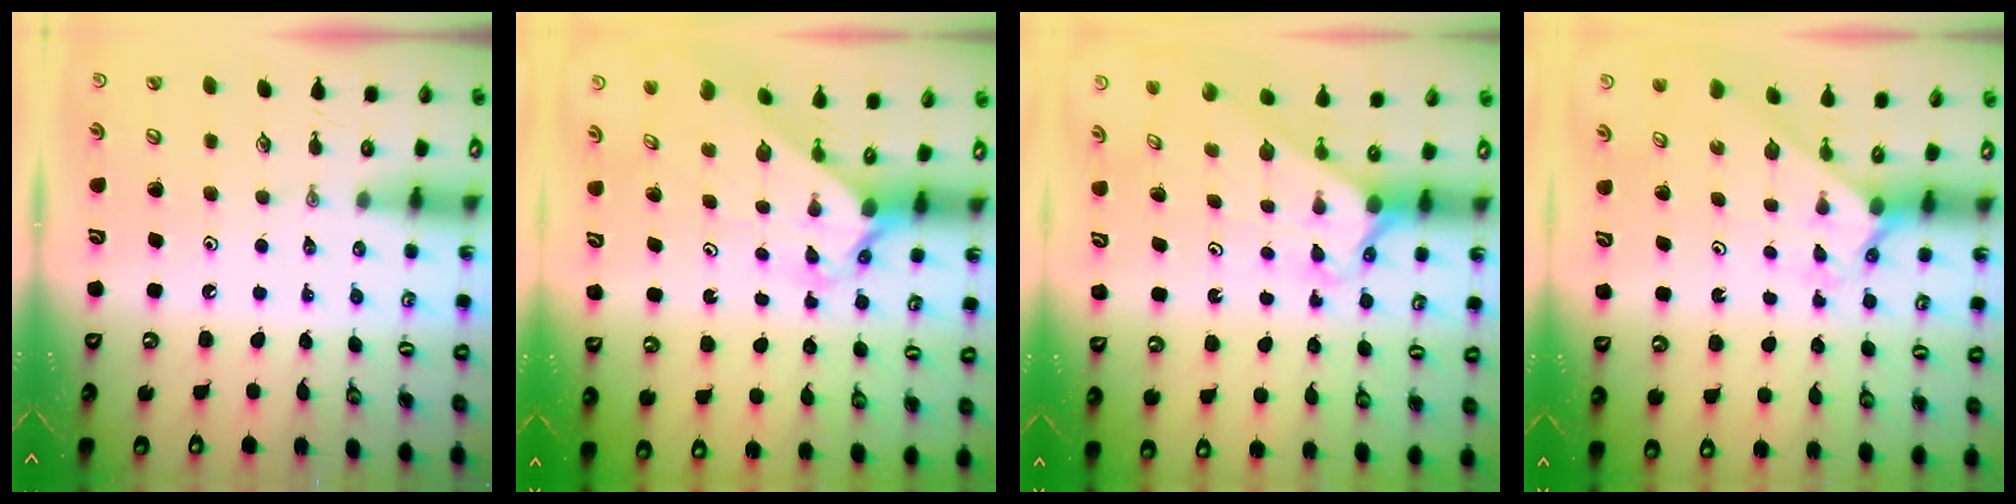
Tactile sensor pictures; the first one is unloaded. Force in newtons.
{"total": 2.5, "press": 2.5, "slide": 0.3}
{"total": 2.2, "press": 2.2, "slide": 0.2}
{"total": 2.1, "press": 2.1, "slide": 0.3}